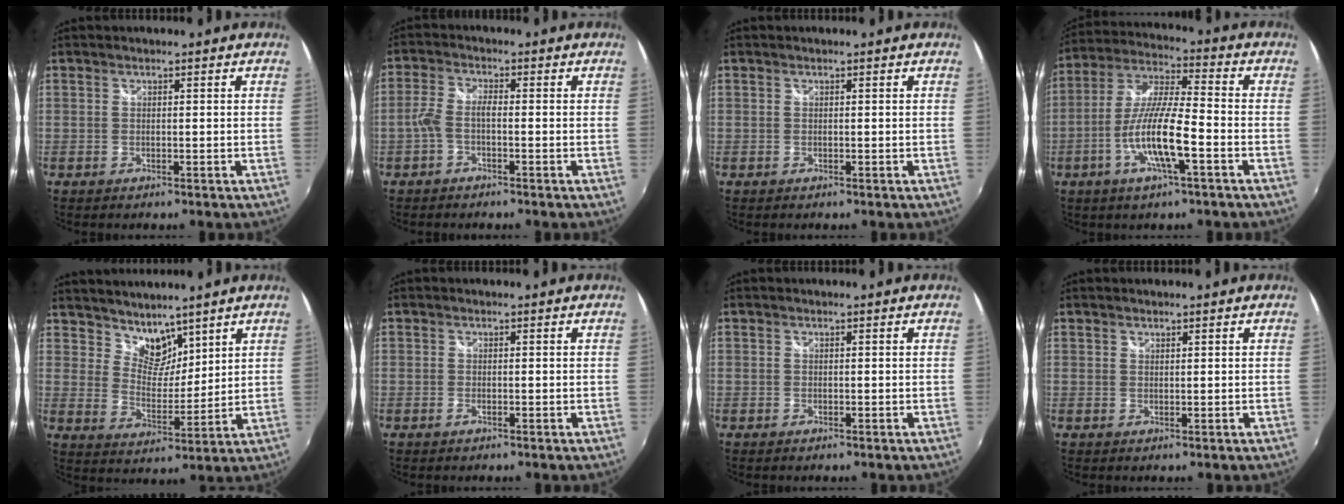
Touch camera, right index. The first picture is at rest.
{"total": 3.3, "force": [-1.4, 1.0, 2.8], "torque": [-0.068, 0.007, -0.029]}
{"total": 0.0}
{"total": 12.7, "force": [-4.8, 1.8, 11.6], "torque": [-0.235, -0.005, -0.093]}
{"total": 7.3, "force": [6.0, 3.7, 2.0], "torque": [-0.021, 0.000, 0.111]}
{"total": 0.7, "force": [-0.4, 0.2, 0.6], "torque": [-0.012, -0.001, -0.007]}
{"total": 0.0}
{"total": 0.6, "force": [0.5, 0.3, 0.1], "torque": [-0.001, 0.000, 0.008]}